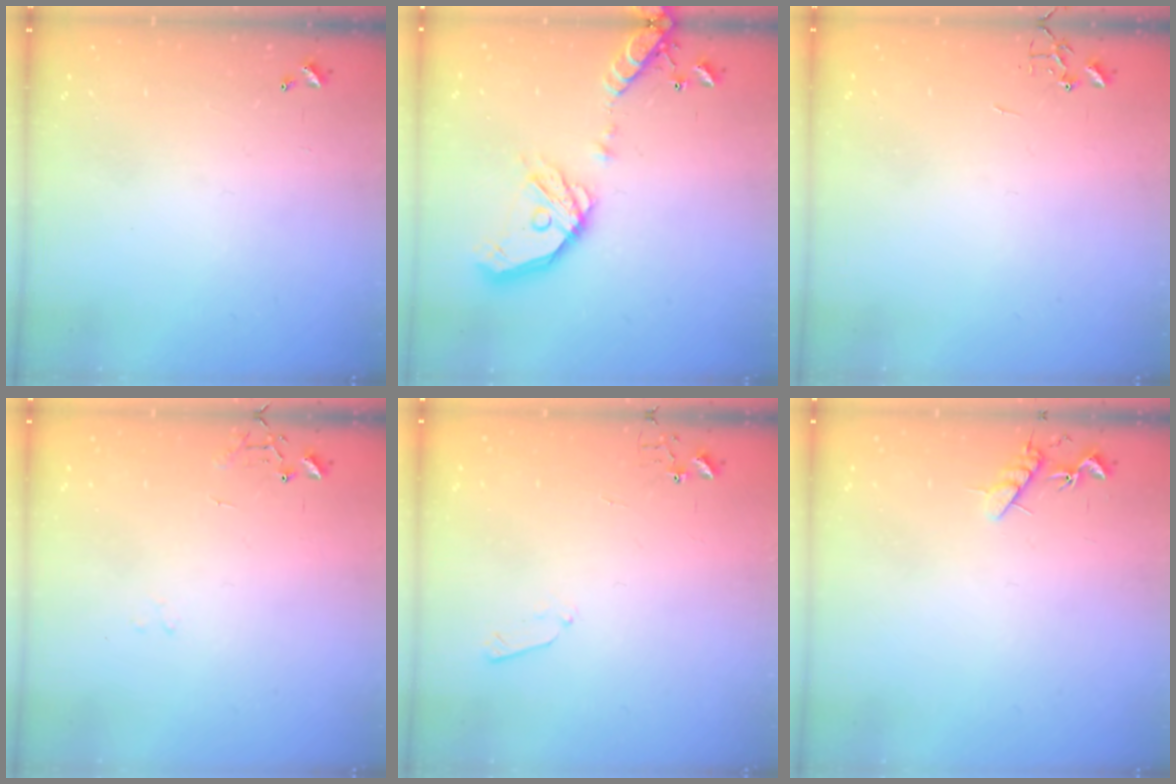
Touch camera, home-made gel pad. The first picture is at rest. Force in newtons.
{"total": 18.1, "press": 17.8, "slide": 3.3}
{"total": 0.0}
{"total": 8.0, "press": 8.0, "slide": 0.9}
{"total": 3.4, "press": 3.4, "slide": 0.5}
{"total": 7.0, "press": 6.9, "slide": 0.6}